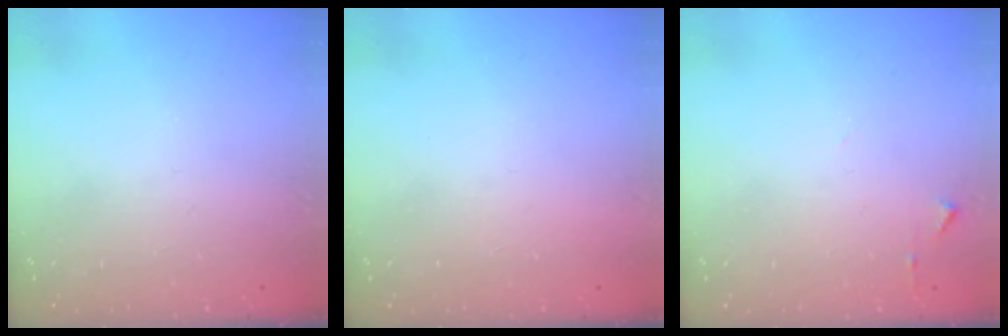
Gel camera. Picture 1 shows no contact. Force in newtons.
{"total": 1.5, "press": 1.5, "slide": 0.1}
{"total": 5.1, "press": 5.1, "slide": 0.6}